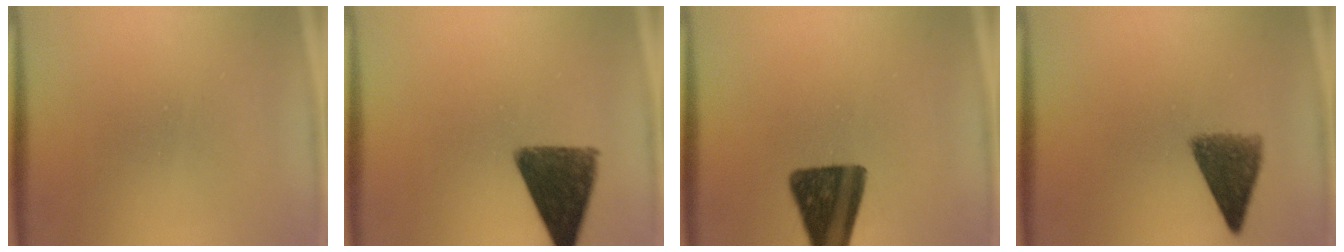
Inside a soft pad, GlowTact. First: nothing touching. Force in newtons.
{"total": 11.4}
{"total": 14.7}
{"total": 6.8}